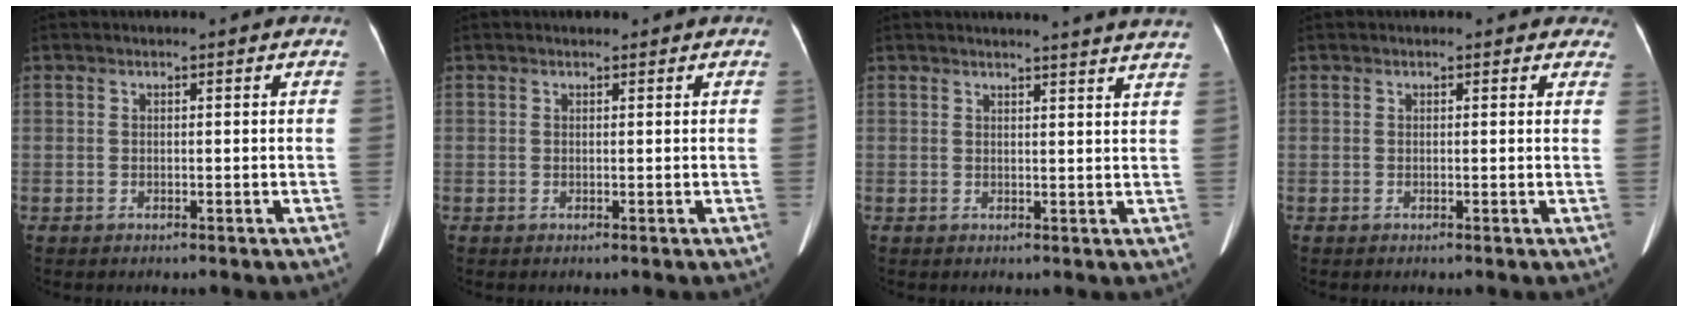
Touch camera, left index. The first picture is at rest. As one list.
[{"total": 0.6, "force": [0.4, 0.3, 0.1], "torque": [-0.008, 0.005, 0.006]}, {"total": 10.8, "force": [10.3, -0.9, 3.3], "torque": [-0.039, -0.031, 0.098]}, {"total": 2.1, "force": [1.7, 1.3, 0.2], "torque": [0.016, -0.005, -0.001]}]